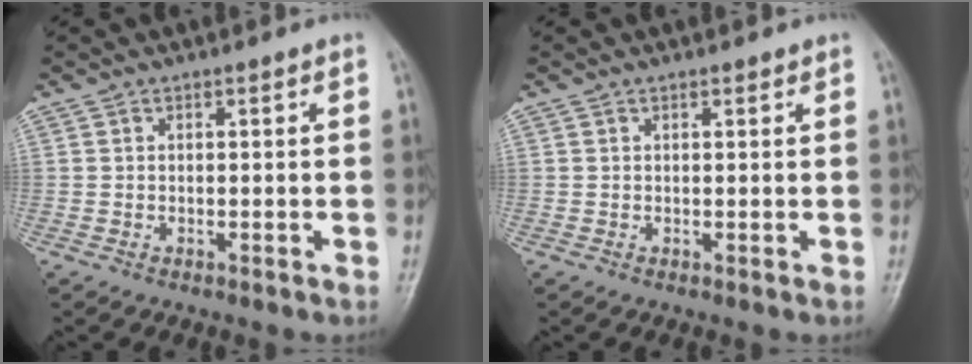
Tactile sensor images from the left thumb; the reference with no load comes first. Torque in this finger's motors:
{"motor_torque": [-0.26, -0.01, -0.02, 0.08, 0.05]}